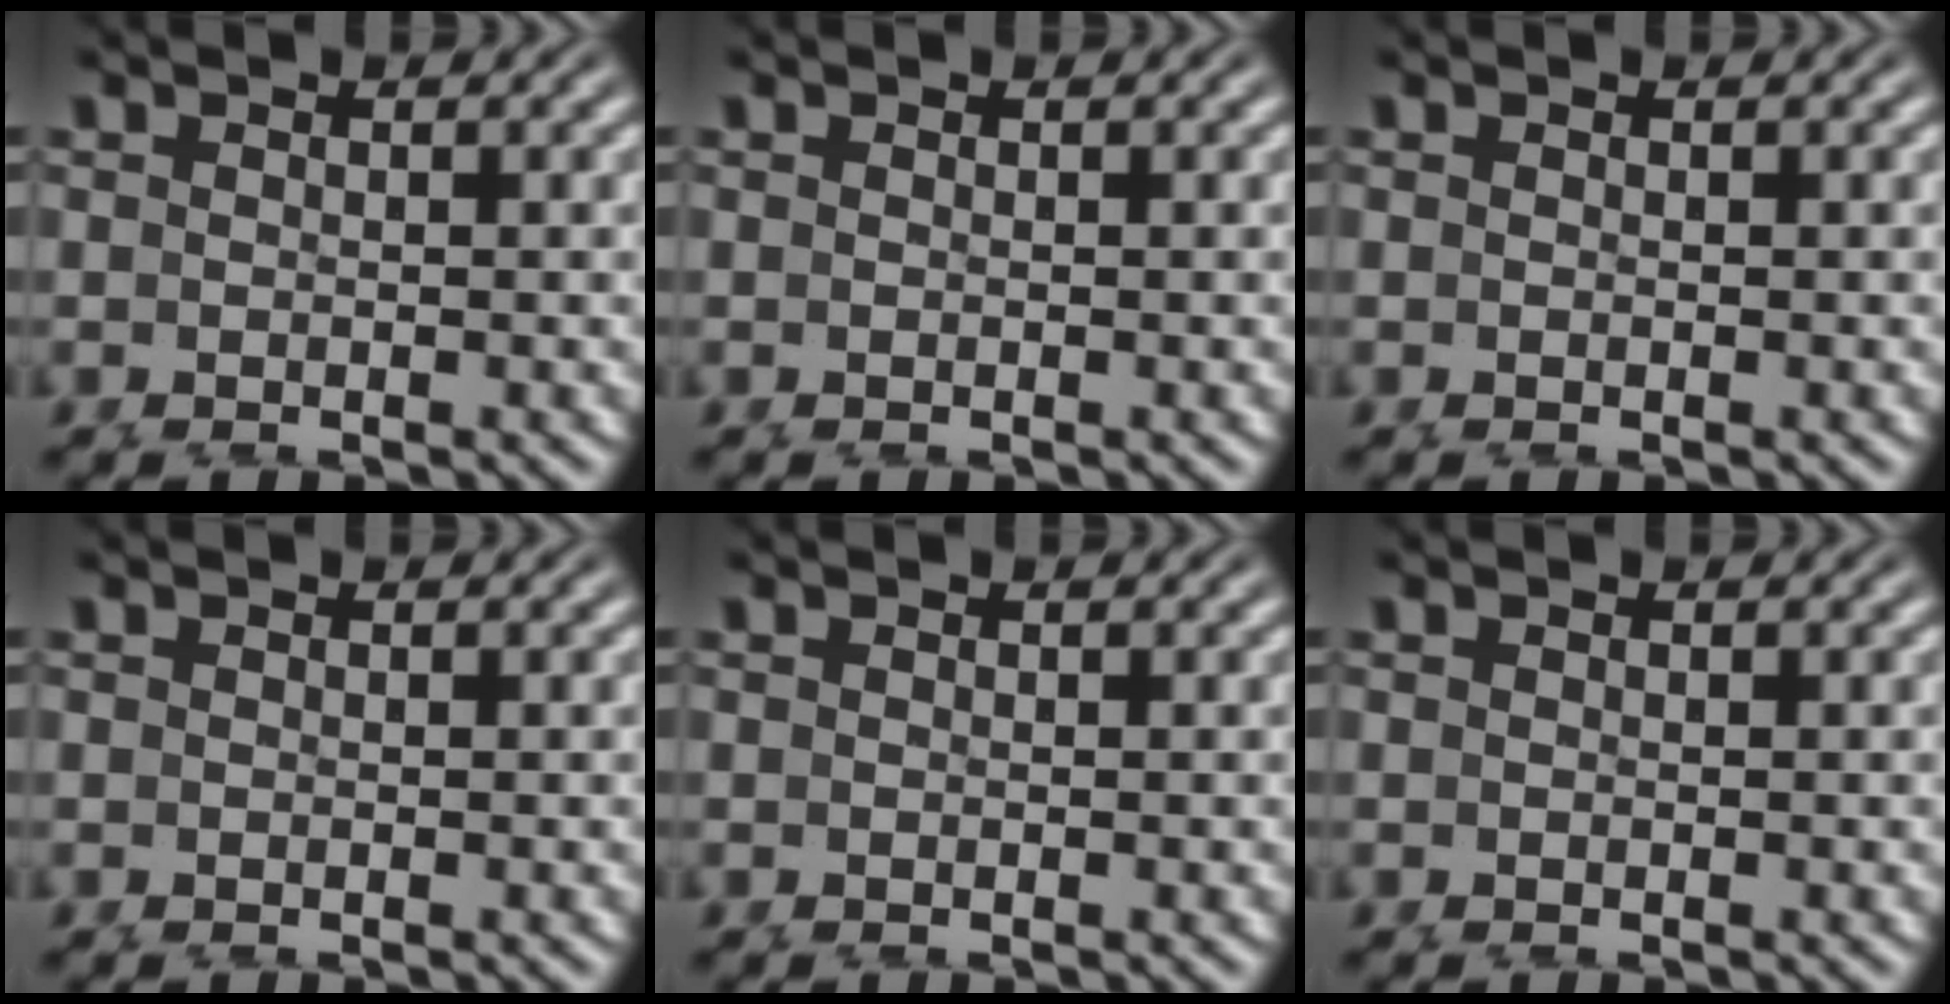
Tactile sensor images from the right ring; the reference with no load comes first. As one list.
[{"total": 0.0}, {"total": 0.0}, {"total": 0.0}, {"total": 0.0}, {"total": 0.0}]